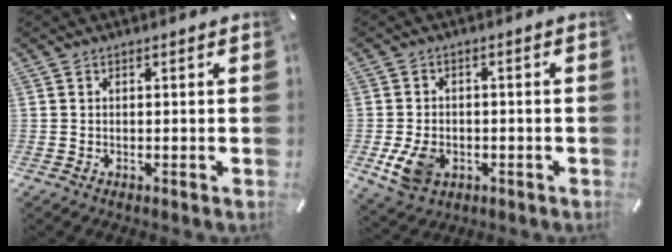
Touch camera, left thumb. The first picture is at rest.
{"total": 7.5, "force": [-2.1, 5.6, 4.5], "torque": [-0.086, 0.001, -0.039]}